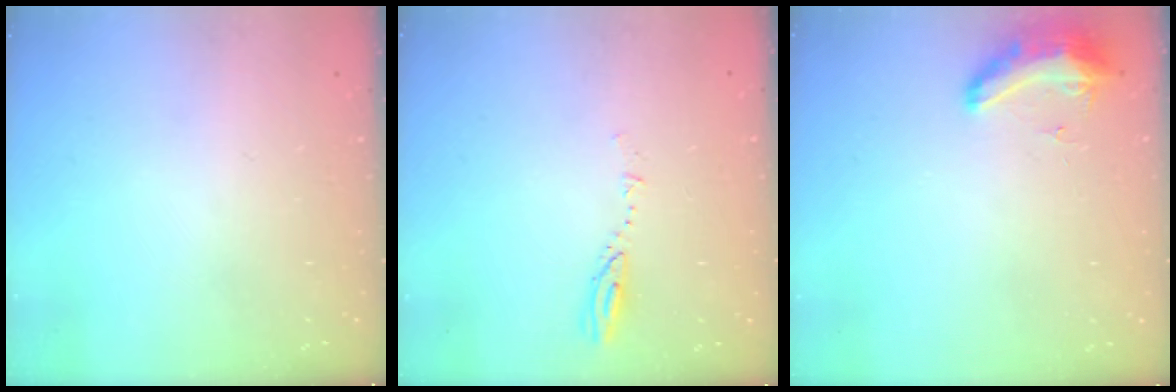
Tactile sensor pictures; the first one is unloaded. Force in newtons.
{"total": 3.1, "press": 3.1, "slide": 0.3}
{"total": 11.0, "press": 9.7, "slide": 5.3}